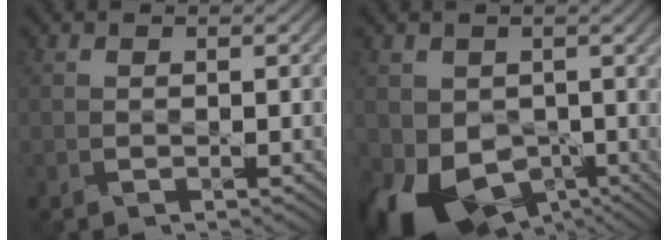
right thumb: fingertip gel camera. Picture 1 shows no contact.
{"total": 10.7, "force": [-2.2, 8.3, 6.4], "torque": [-0.139, -0.036, -0.038]}